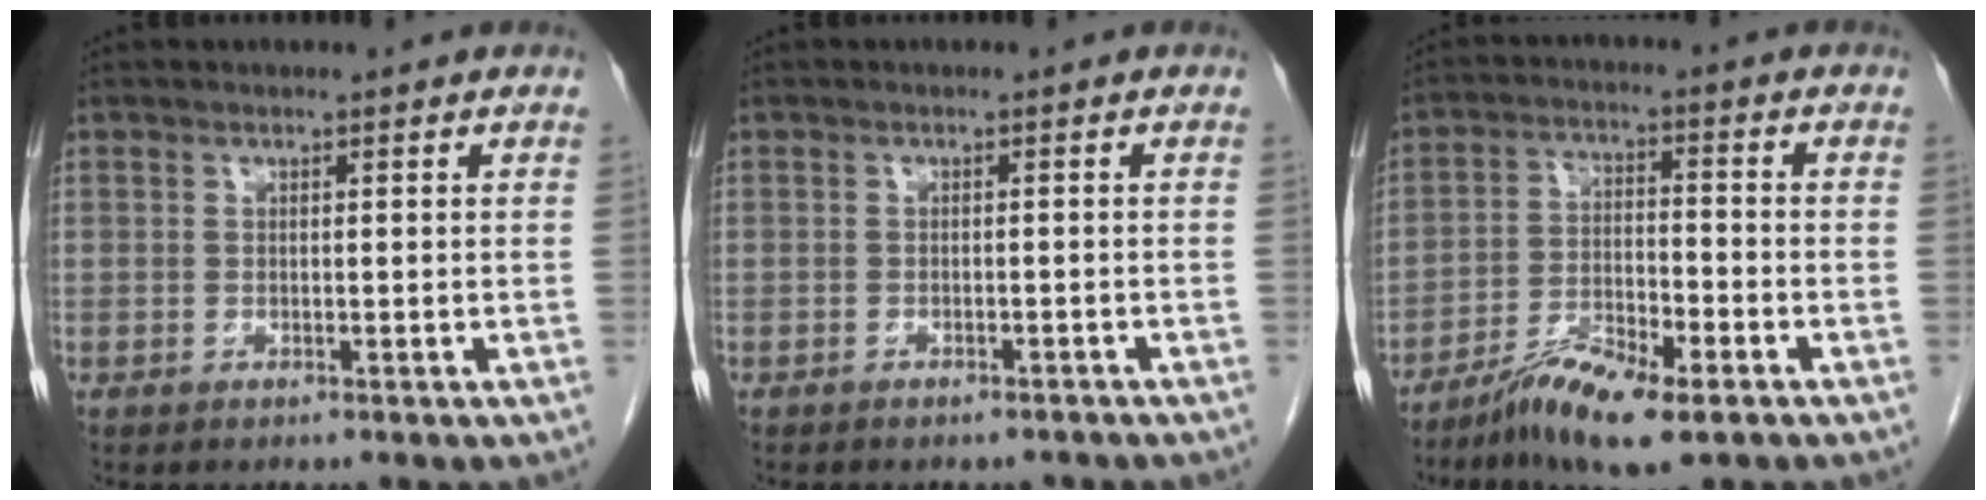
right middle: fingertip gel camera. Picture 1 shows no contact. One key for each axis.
{"total": 4.4, "fx": -4.0, "fy": 1.6, "fz": 1.0, "tx": -0.012, "ty": 0.003, "tz": -0.044}
{"total": 10.2, "fx": -6.7, "fy": 2.0, "fz": 7.4, "tx": -0.138, "ty": -0.017, "tz": -0.118}